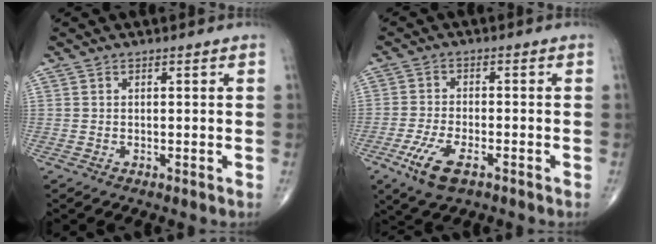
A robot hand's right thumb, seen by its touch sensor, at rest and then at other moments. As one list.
[{"total": 7.4, "force": [-3.8, 3.1, 5.6], "torque": [-0.122, 0.004, -0.068]}]